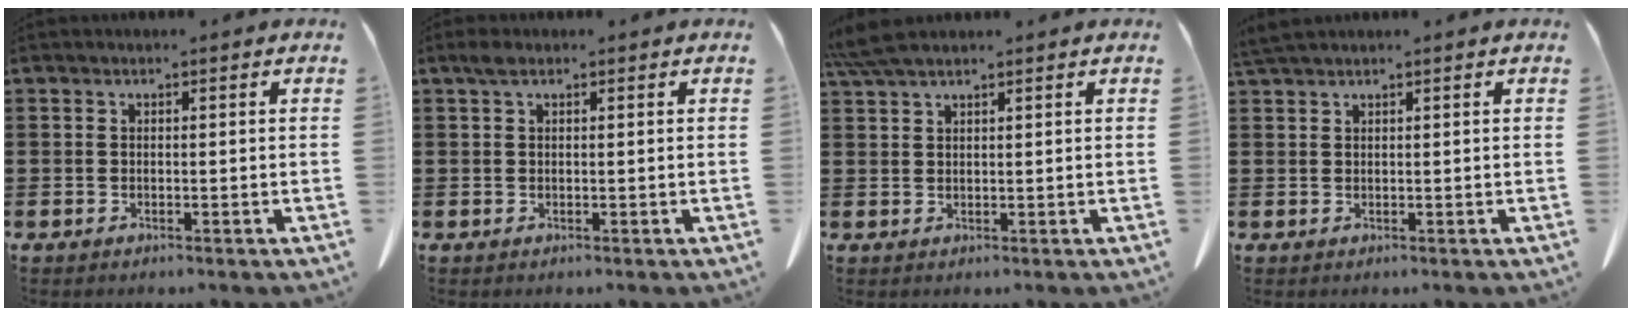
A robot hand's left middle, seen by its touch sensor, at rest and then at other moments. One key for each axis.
{"total": 1.4, "fx": 0.6, "fy": 0.6, "fz": 1.1, "tx": -0.025, "ty": 0.003, "tz": 0.011}
{"total": 3.8, "fx": 3.0, "fy": 0.4, "fz": 2.3, "tx": -0.053, "ty": -0.001, "tz": 0.059}
{"total": 1.7, "fx": 1.5, "fy": -0.1, "fz": 0.8, "tx": -0.018, "ty": -0.002, "tz": 0.030}